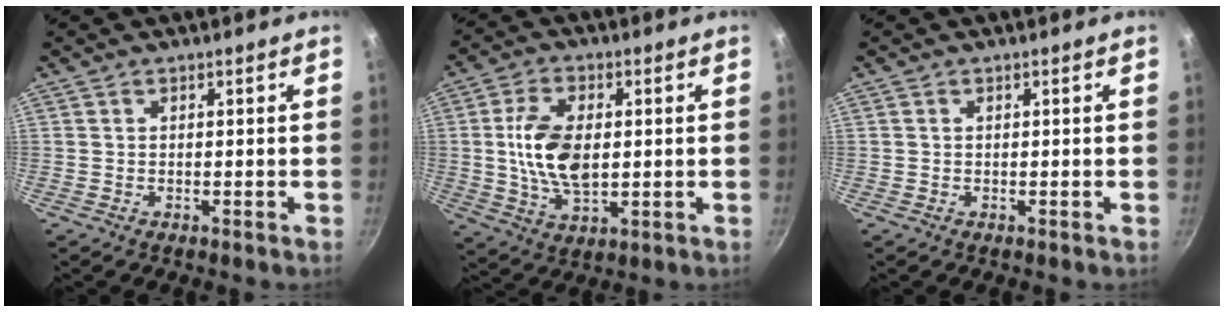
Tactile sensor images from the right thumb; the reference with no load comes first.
{"total": 11.6, "force": [0.7, 6.5, 9.6], "torque": [-0.172, -0.001, 0.013]}
{"total": 0.0}